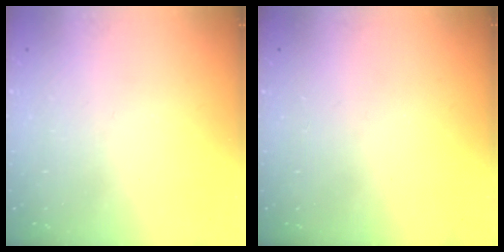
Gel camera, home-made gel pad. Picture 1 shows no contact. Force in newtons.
{"total": 0.0}